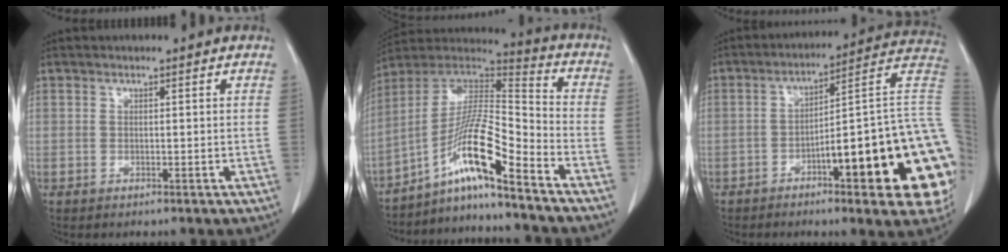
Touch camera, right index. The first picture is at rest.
{"total": 12.9, "force": [-8.4, 0.0, 9.9], "torque": [-0.183, 0.015, -0.152]}
{"total": 24.1, "force": [-5.9, 3.5, 23.1], "torque": [-0.205, 0.024, -0.073]}